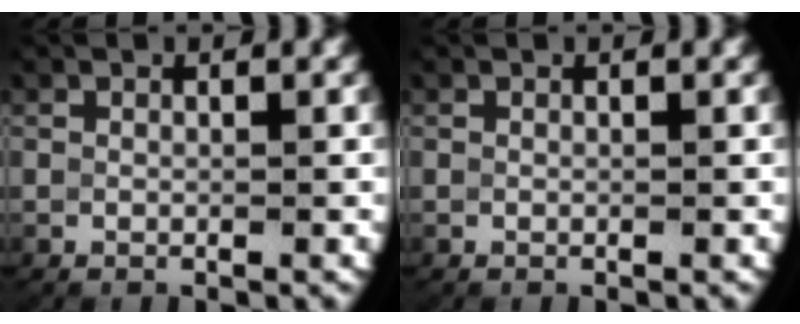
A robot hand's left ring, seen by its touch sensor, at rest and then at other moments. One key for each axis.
{"total": 0.0}